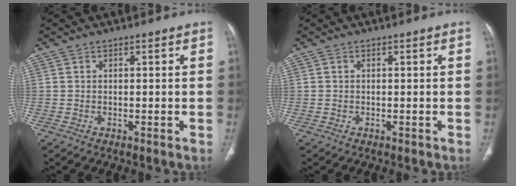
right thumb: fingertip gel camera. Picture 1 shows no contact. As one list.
[{"total": 0.0}]